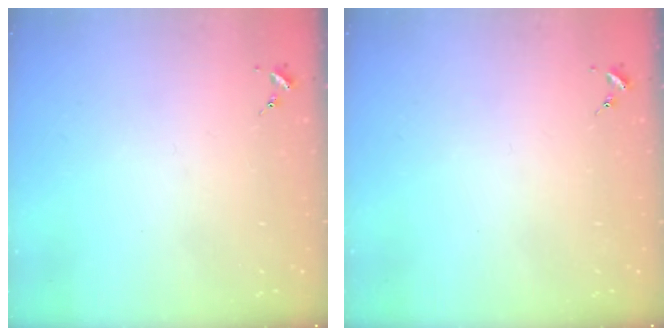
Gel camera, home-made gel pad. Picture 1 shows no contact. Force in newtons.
{"total": 0.0}